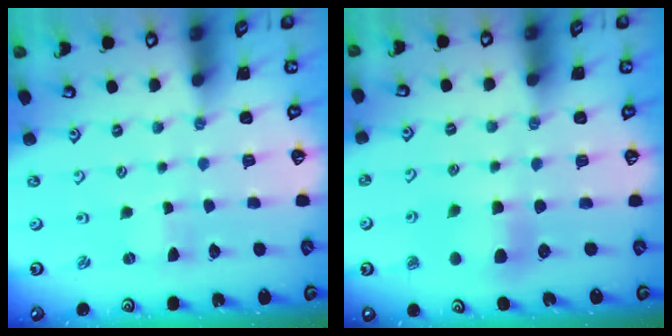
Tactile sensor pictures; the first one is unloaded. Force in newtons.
{"total": 5.9, "press": 5.9, "slide": 0.4}